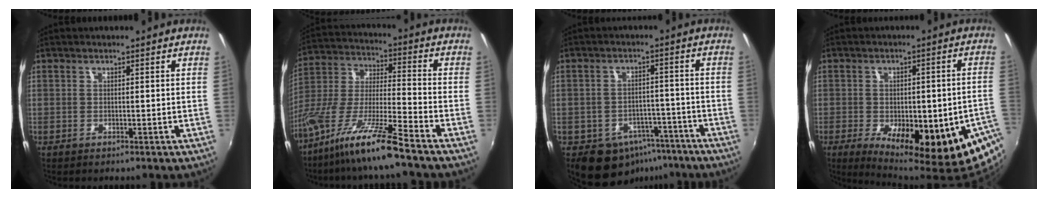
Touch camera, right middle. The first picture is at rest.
{"total": 15.3, "force": [-11.1, 0.0, 10.6], "torque": [-0.210, -0.023, -0.215]}
{"total": 10.3, "force": [-6.2, 7.4, 3.6], "torque": [-0.073, 0.020, -0.062]}
{"total": 22.2, "force": [-9.8, 7.9, 18.3], "torque": [-0.265, -0.057, -0.115]}